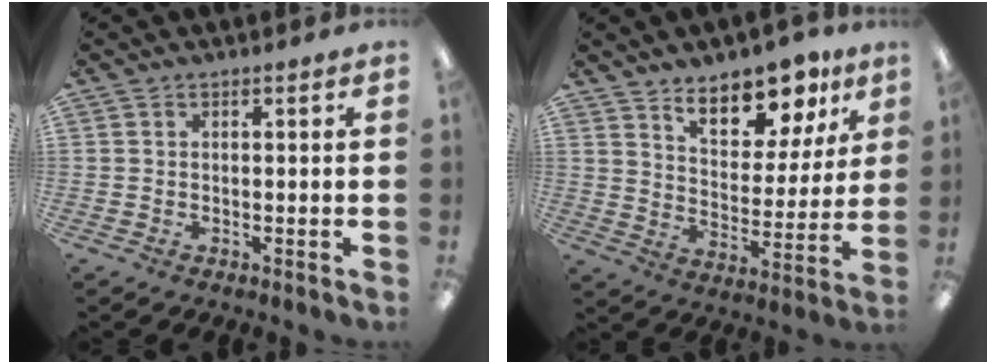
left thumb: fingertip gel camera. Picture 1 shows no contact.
{"total": 13.7, "force": [10.8, 6.1, 5.9], "torque": [-0.085, -0.073, 0.191]}